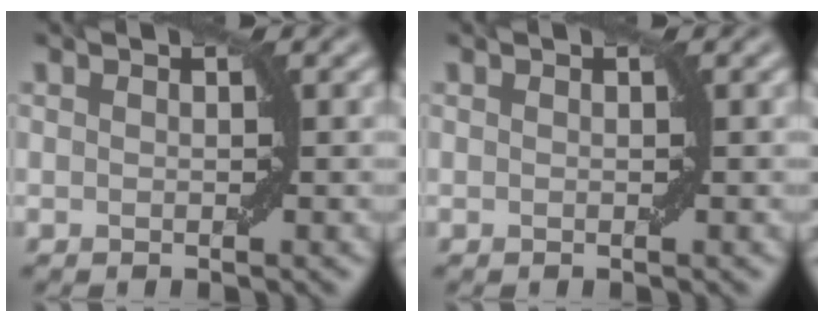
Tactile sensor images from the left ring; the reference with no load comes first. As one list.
[{"total": 0.0}]